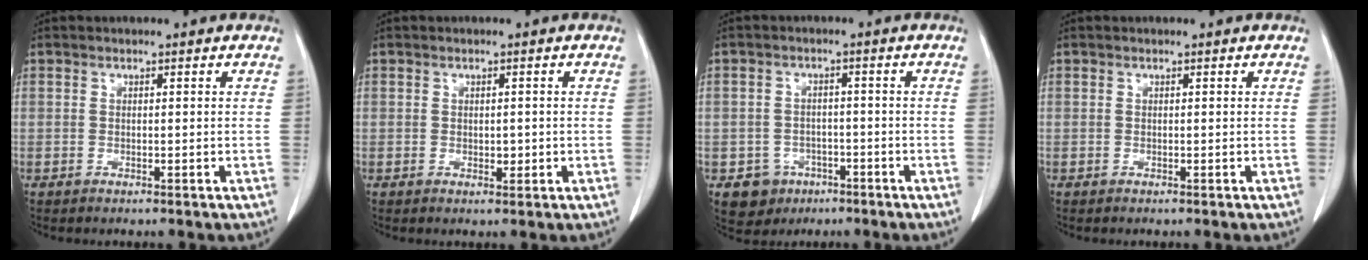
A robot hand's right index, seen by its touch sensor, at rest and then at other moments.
{"total": 1.5, "force": [-0.2, 0.9, 1.2], "torque": [-0.016, 0.000, 0.002]}
{"total": 5.2, "force": [-2.5, 4.5, 0.7], "torque": [-0.007, 0.012, -0.031]}
{"total": 0.0}